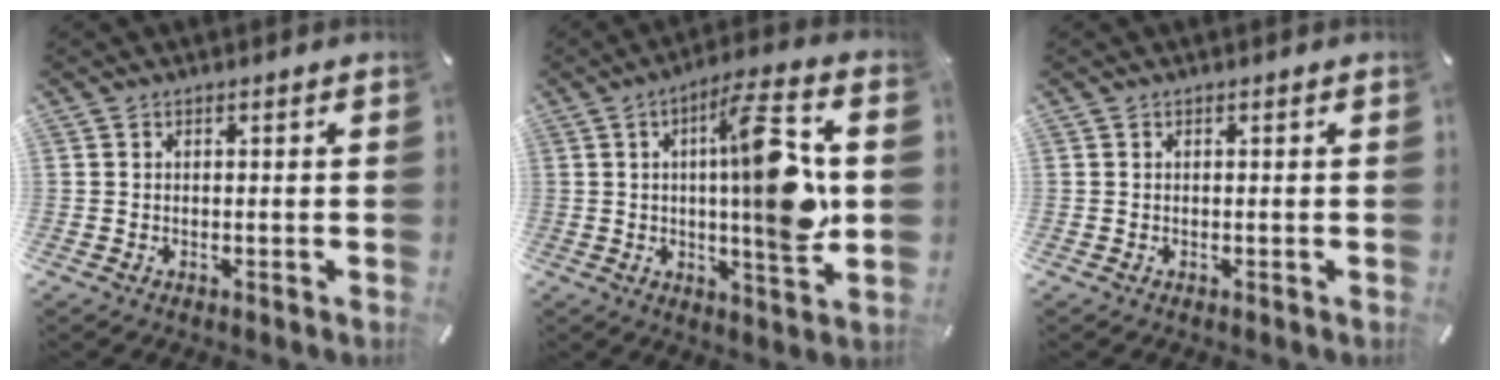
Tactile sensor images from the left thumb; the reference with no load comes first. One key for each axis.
{"total": 18.1, "fx": 2.5, "fy": 4.0, "fz": 17.5, "tx": -0.276, "ty": -0.006, "tz": 0.030}
{"total": 0.0}